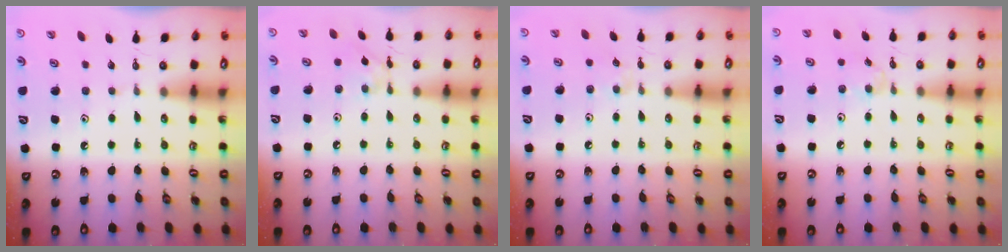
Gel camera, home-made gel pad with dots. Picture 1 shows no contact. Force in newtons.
{"total": 3.8, "press": 3.8, "slide": 0.1}
{"total": 3.0, "press": 3.0, "slide": 0.5}
{"total": 4.1, "press": 4.0, "slide": 0.5}